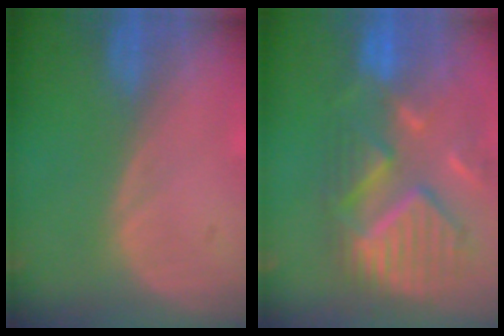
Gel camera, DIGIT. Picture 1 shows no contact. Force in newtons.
{"total": 12.1, "press": 10.5, "slide": 6.1}